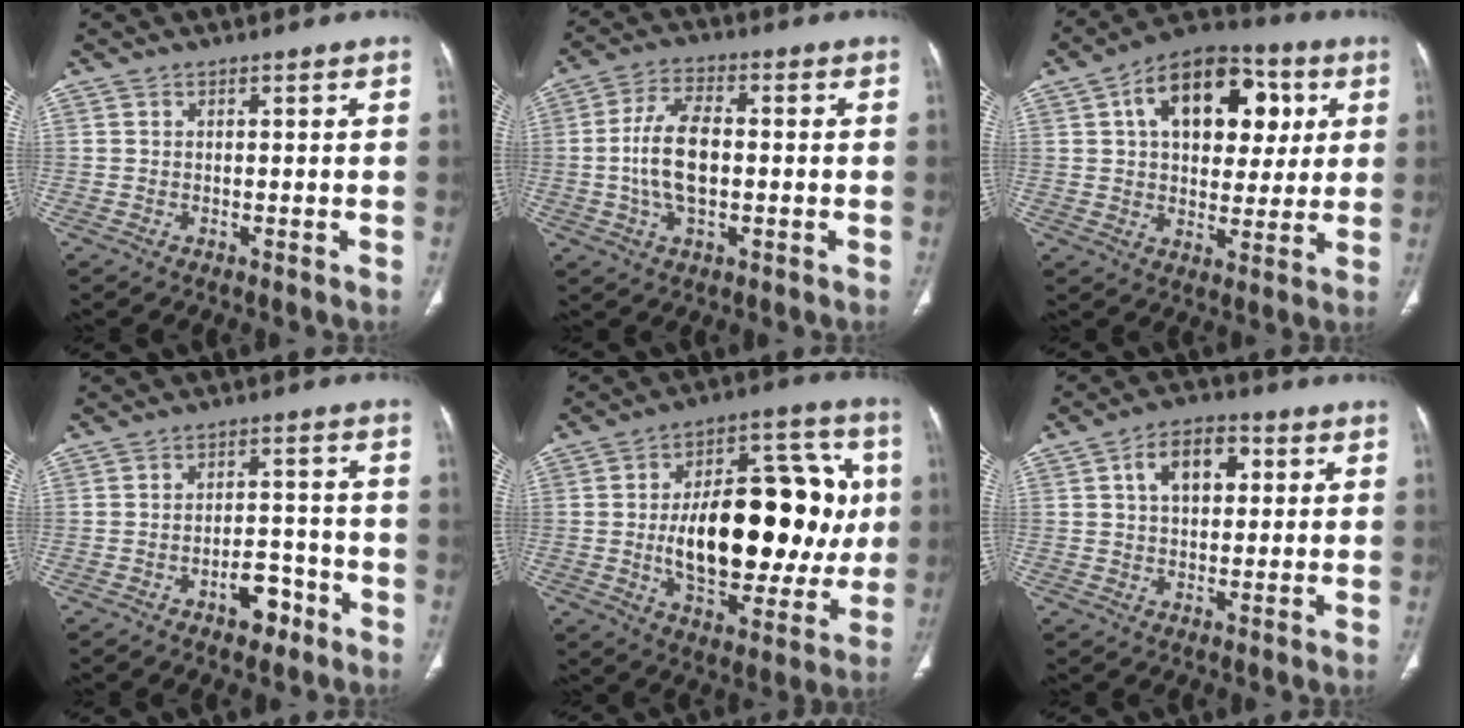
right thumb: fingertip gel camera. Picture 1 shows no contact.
{"total": 10.6, "force": [-0.5, 5.6, 9.0], "torque": [-0.177, 0.012, -0.012]}
{"total": 19.3, "force": [5.6, 12.1, 13.9], "torque": [-0.165, 0.009, 0.080]}
{"total": 6.1, "force": [-3.5, 3.4, 3.6], "torque": [-0.030, 0.035, -0.049]}
{"total": 29.0, "force": [0.4, 14.8, 25.0], "torque": [-0.340, 0.011, 0.015]}
{"total": 8.8, "force": [2.4, 5.6, 6.3], "torque": [-0.084, 0.012, 0.033]}